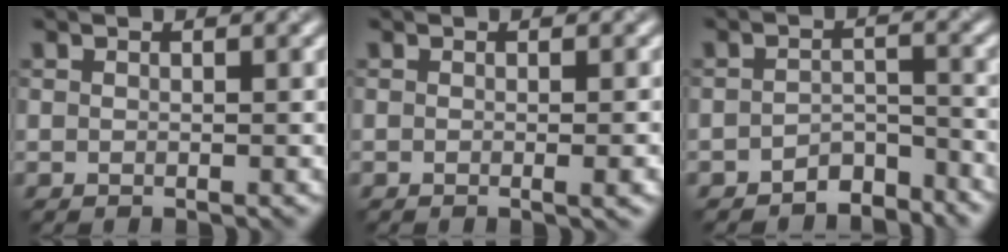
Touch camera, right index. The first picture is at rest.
{"total": 1.7, "force": [-0.4, 0.4, 1.6], "torque": [-0.018, -0.003, -0.007]}
{"total": 3.2, "force": [-2.8, 1.2, 0.9], "torque": [-0.010, 0.007, -0.053]}